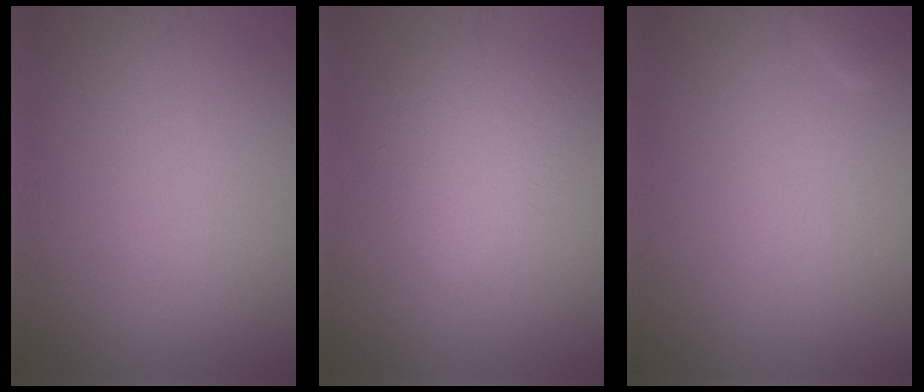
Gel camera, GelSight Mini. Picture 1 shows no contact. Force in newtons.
{"total": 3.9, "press": 3.9, "slide": 0.2}
{"total": 0.8, "press": 0.8, "slide": 0.1}